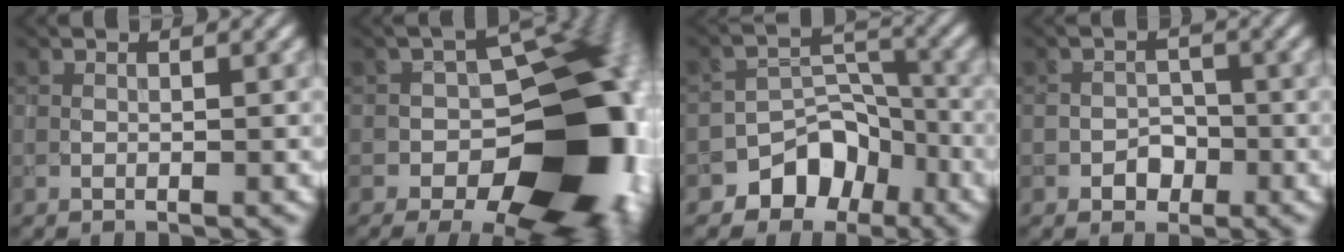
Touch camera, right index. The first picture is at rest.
{"total": 17.8, "force": [-5.3, 11.2, 12.7], "torque": [-0.112, 0.019, -0.081]}
{"total": 6.5, "force": [-4.5, 4.3, 1.8], "torque": [-0.003, 0.006, -0.068]}
{"total": 2.1, "force": [-1.1, 1.6, 0.8], "torque": [-0.008, 0.004, -0.020]}